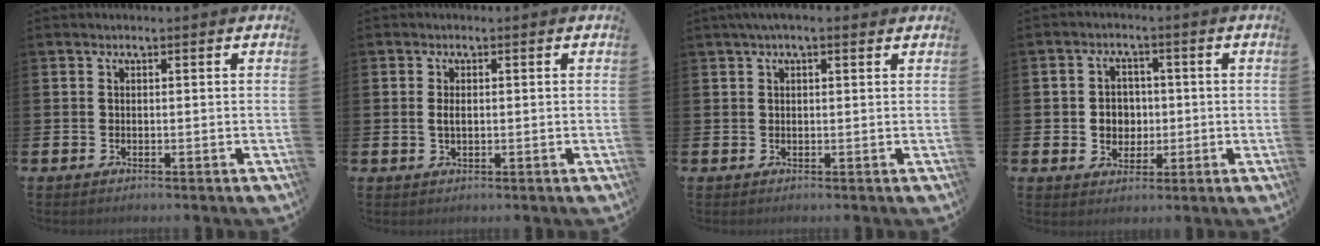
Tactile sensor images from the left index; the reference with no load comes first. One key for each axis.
{"total": 1.3, "fx": 0.1, "fy": 0.8, "fz": 1.1, "tx": -0.017, "ty": 0.004, "tz": -0.001}
{"total": 2.2, "fx": 1.5, "fy": 0.4, "fz": 1.5, "tx": -0.020, "ty": 0.000, "tz": 0.023}
{"total": 3.7, "fx": 0.2, "fy": 3.5, "fz": 1.2, "tx": -0.015, "ty": 0.003, "tz": -0.007}